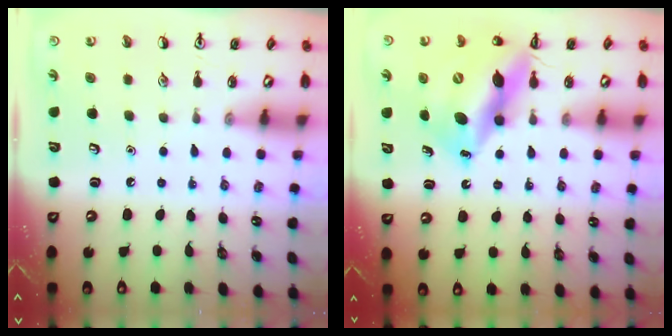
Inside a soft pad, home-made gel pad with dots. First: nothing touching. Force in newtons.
{"total": 14.7, "press": 14.1, "slide": 3.9}